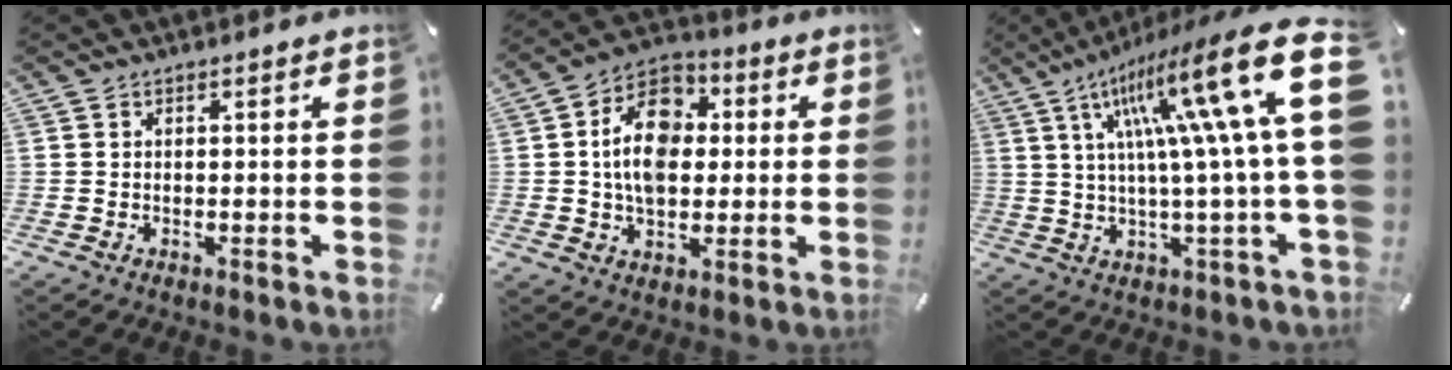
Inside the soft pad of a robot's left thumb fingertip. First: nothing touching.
{"total": 13.5, "force": [1.0, 10.1, 9.0], "torque": [-0.161, 0.015, 0.017]}
{"total": 27.9, "force": [9.0, 5.4, 25.8], "torque": [-0.406, -0.057, 0.142]}